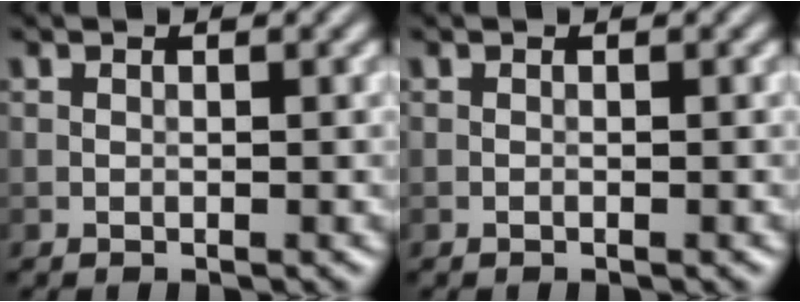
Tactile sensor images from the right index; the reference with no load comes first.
{"total": 0.0}